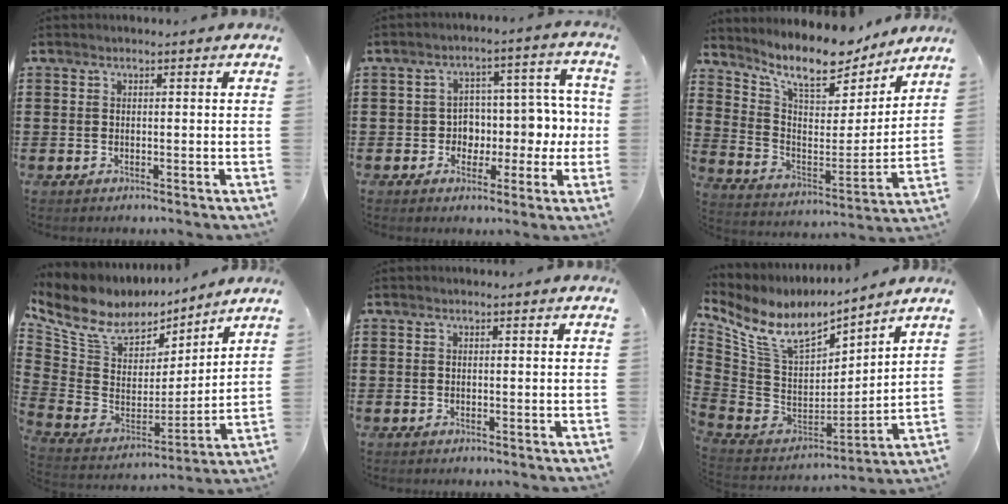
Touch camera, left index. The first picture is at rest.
{"total": 5.8, "force": [-0.3, 5.3, 2.2], "torque": [-0.050, -0.005, -0.009]}
{"total": 10.4, "force": [8.8, 2.8, 4.7], "torque": [-0.109, -0.062, 0.148]}
{"total": 8.9, "force": [6.6, 4.7, 3.6], "torque": [-0.110, -0.040, 0.118]}
{"total": 0.0}
{"total": 10.4, "force": [7.0, 4.7, 6.1], "torque": [-0.153, -0.041, 0.127]}